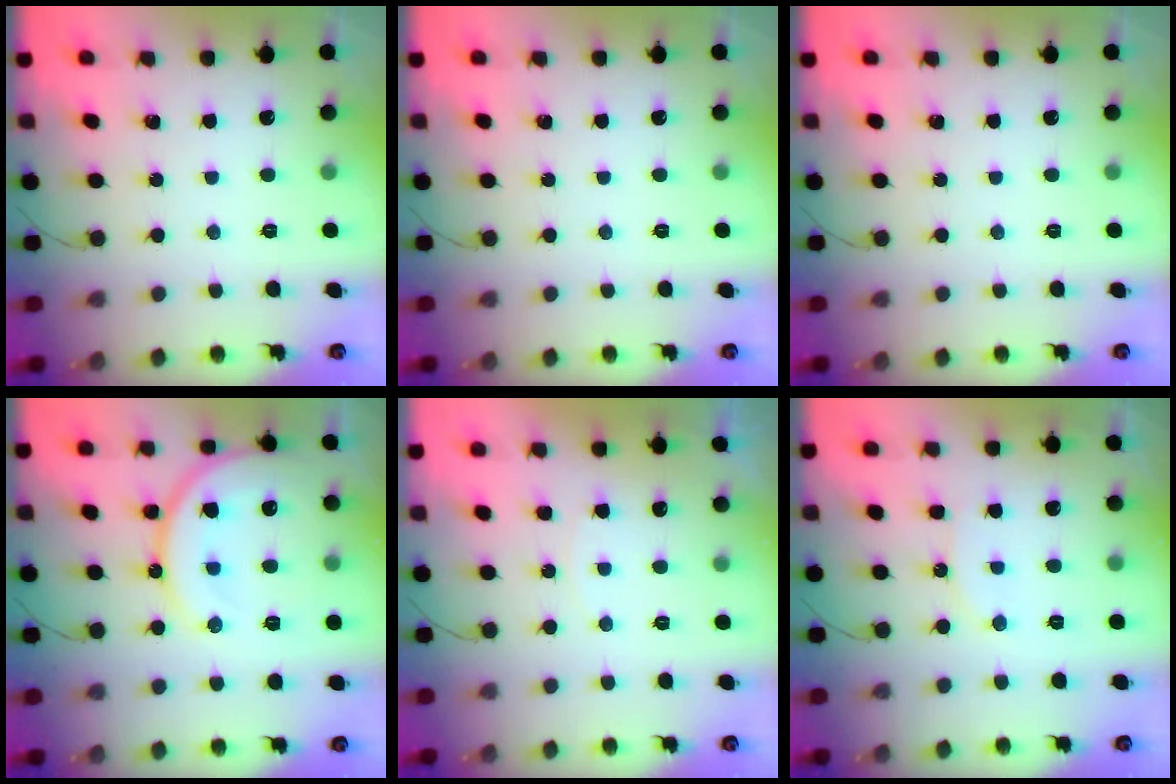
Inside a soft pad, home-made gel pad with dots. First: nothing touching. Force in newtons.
{"total": 0.0}
{"total": 0.0}
{"total": 16.7, "press": 16.6, "slide": 1.9}
{"total": 4.2, "press": 3.9, "slide": 1.6}
{"total": 6.8, "press": 6.8, "slide": 0.5}